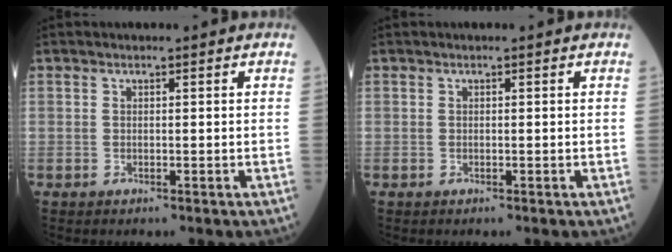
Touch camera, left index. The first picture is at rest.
{"total": 0.0}